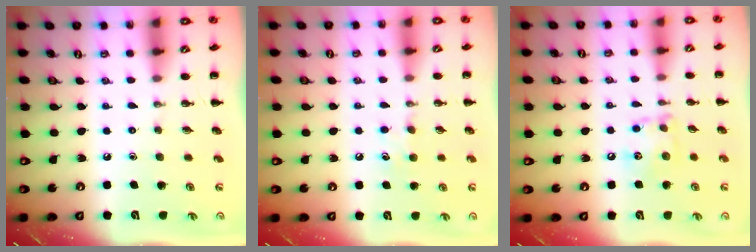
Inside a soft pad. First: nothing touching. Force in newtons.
{"total": 4.6, "press": 4.4, "slide": 1.5}
{"total": 9.1, "press": 9.1, "slide": 0.4}